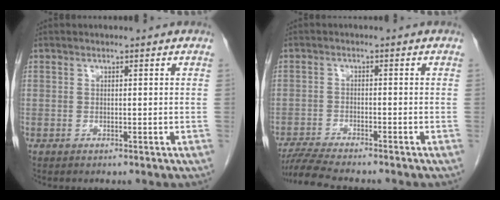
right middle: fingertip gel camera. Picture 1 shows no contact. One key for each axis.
{"total": 7.5, "fx": -6.7, "fy": 0.2, "fz": 3.3, "tx": -0.056, "ty": -0.017, "tz": -0.112}